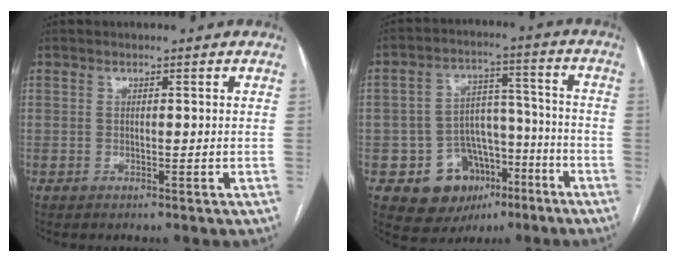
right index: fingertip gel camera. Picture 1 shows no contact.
{"total": 11.7, "force": [-5.7, 8.9, 4.9], "torque": [-0.064, 0.039, -0.074]}